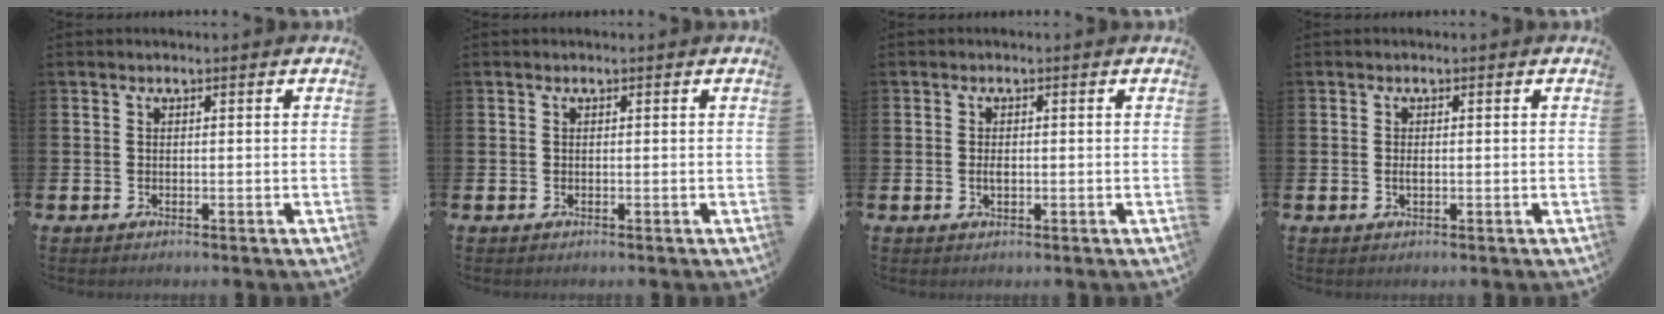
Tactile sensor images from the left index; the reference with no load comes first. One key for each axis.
{"total": 0.0}
{"total": 1.2, "fx": -0.1, "fy": 0.6, "fz": 1.0, "tx": -0.019, "ty": 0.003, "tz": -0.004}
{"total": 0.8, "fx": -0.1, "fy": 0.4, "fz": 0.8, "tx": -0.014, "ty": 0.001, "tz": -0.003}